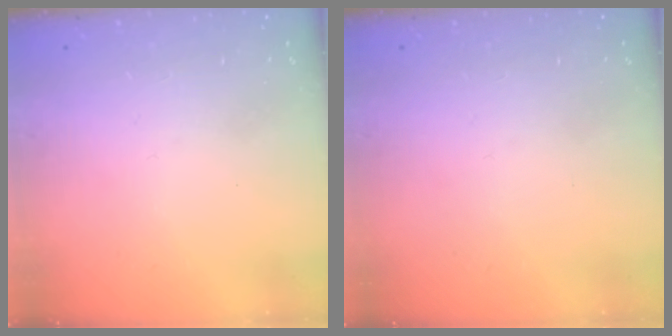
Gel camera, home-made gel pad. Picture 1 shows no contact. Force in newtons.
{"total": 0.0}